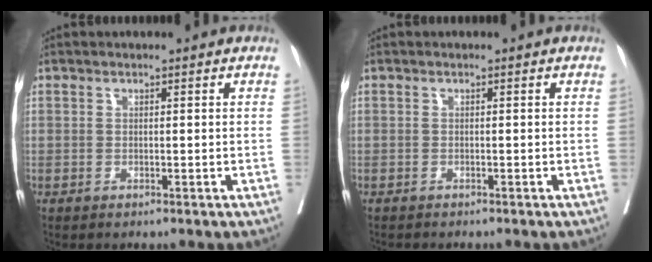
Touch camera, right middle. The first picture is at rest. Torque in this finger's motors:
{"motor_torque": [0.95, -1.19, 0.04, 0.02]}